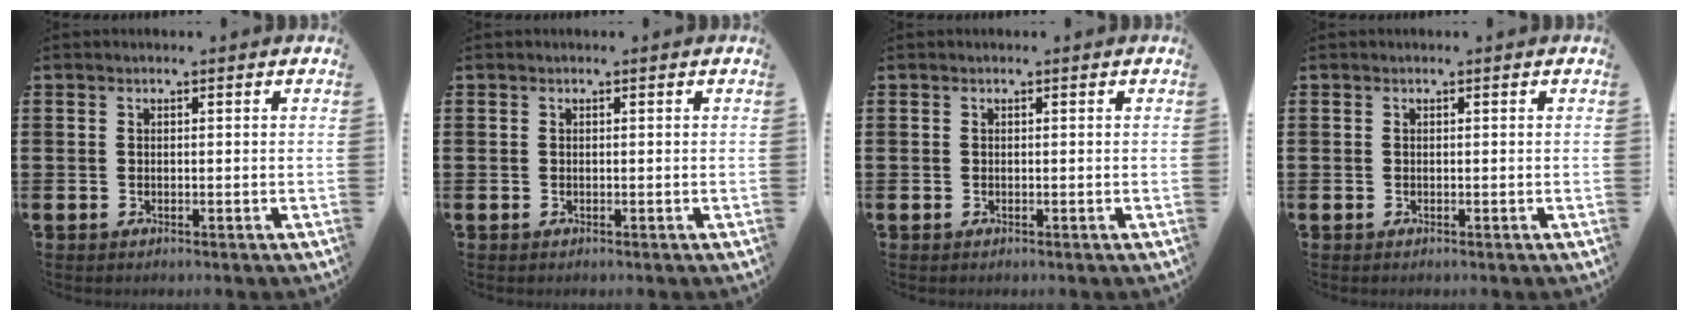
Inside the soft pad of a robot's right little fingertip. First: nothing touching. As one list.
[{"total": 0.0}, {"total": 0.0}, {"total": 0.0}]